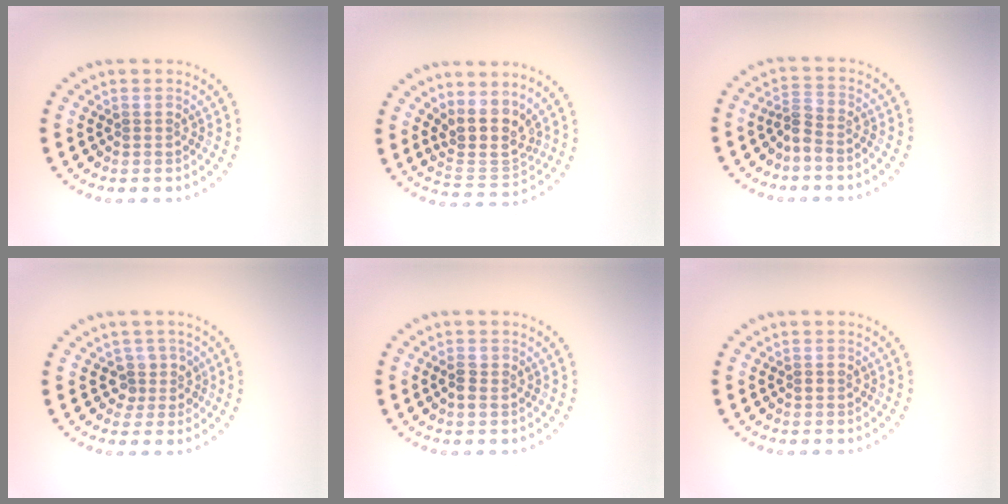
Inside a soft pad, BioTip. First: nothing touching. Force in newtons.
{"total": 3.9, "press": 3.2, "slide": 2.4}
{"total": 2.0, "press": 1.5, "slide": 1.3}
{"total": 2.3, "press": 1.7, "slide": 1.5}
{"total": 1.5, "press": 1.5, "slide": 0.1}
{"total": 0.8, "press": 0.8, "slide": 0.1}